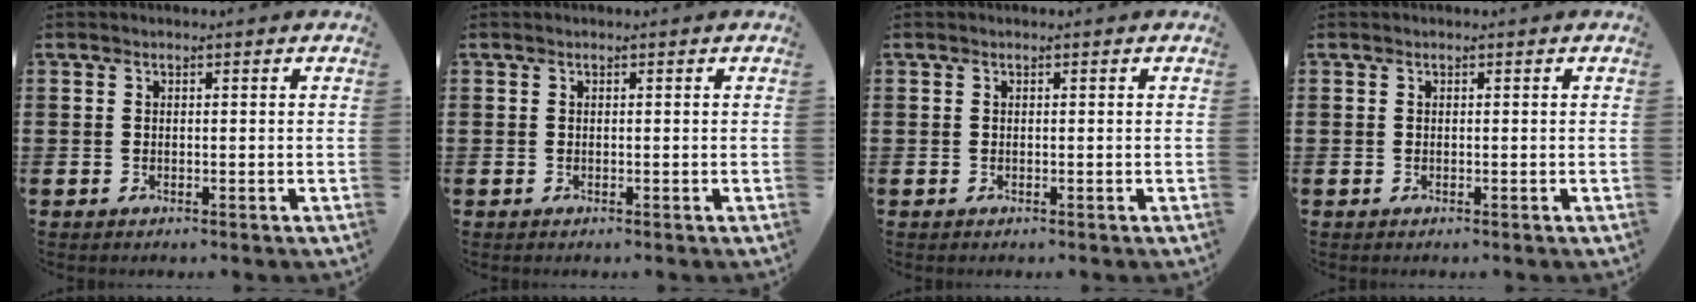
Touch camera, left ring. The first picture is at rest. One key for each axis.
{"total": 0.0}
{"total": 0.0}
{"total": 0.0}